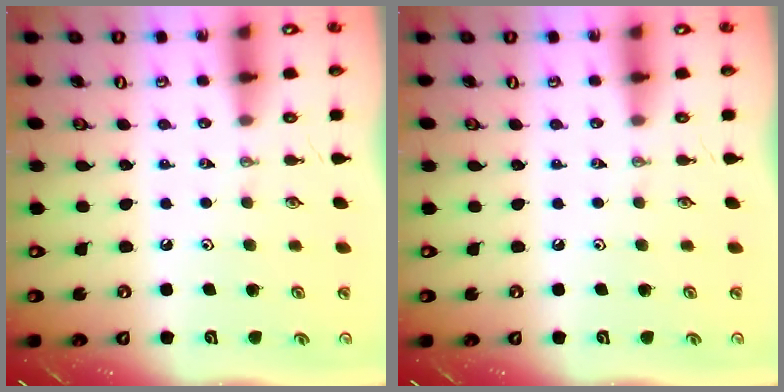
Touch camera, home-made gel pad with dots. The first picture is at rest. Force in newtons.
{"total": 0.0}